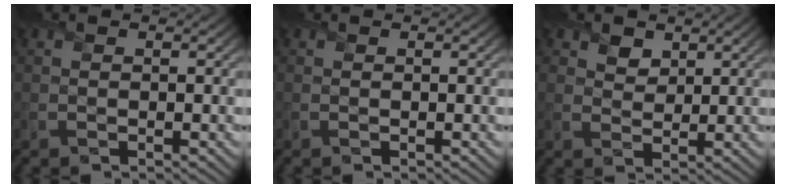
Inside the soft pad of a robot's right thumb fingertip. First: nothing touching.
{"total": 0.0}
{"total": 2.9, "force": [1.7, 2.0, 1.1], "torque": [-0.026, -0.007, 0.029]}